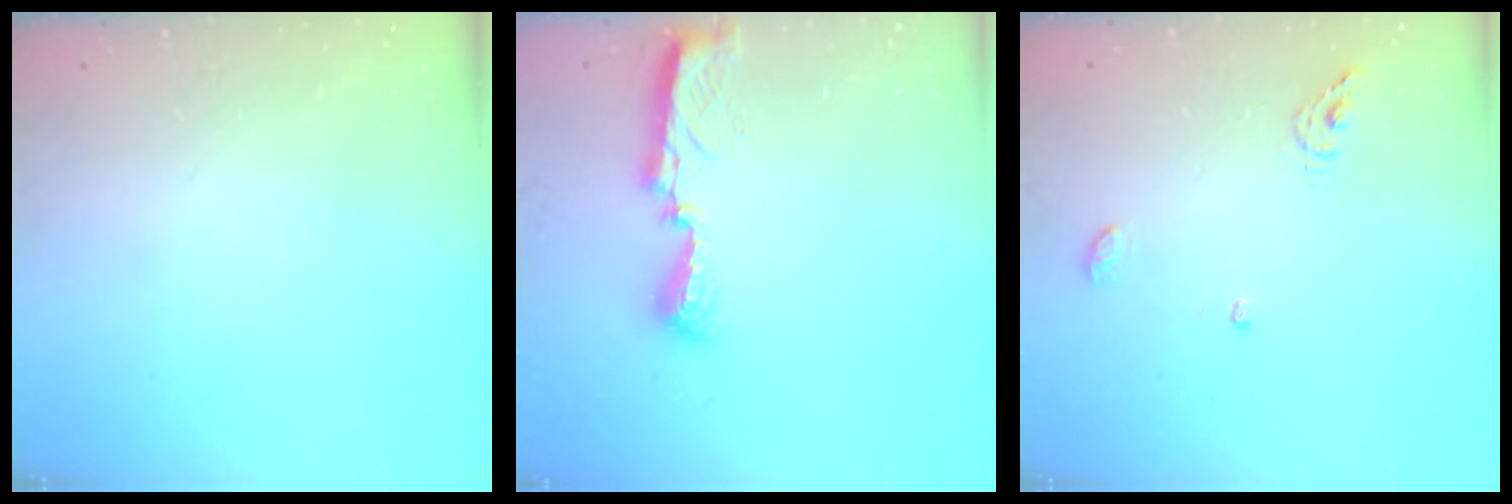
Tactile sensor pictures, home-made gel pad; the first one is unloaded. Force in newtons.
{"total": 8.6, "press": 8.6, "slide": 0.4}
{"total": 6.8, "press": 6.8, "slide": 0.5}